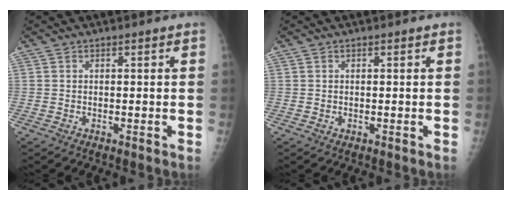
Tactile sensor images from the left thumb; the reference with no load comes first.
{"total": 0.7, "force": [0.2, 0.5, 0.4], "torque": [-0.001, -0.001, 0.002]}